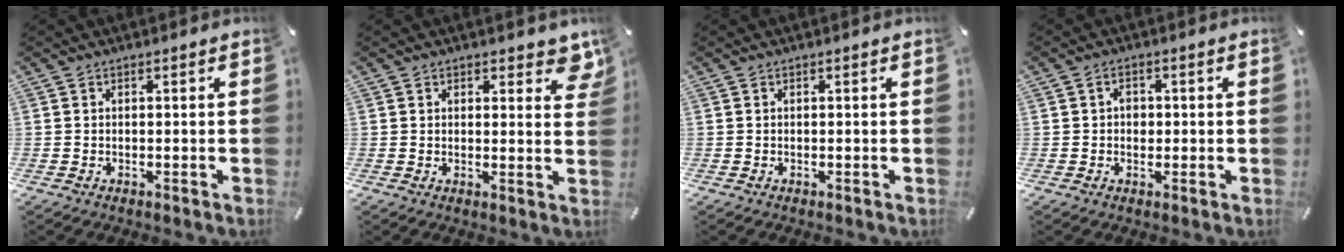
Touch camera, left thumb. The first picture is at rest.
{"total": 4.7, "force": [2.9, 2.6, 2.6], "torque": [-0.010, -0.016, 0.045]}
{"total": 0.0}
{"total": 2.4, "force": [0.0, 1.9, 1.4], "torque": [-0.021, 0.003, -0.004]}